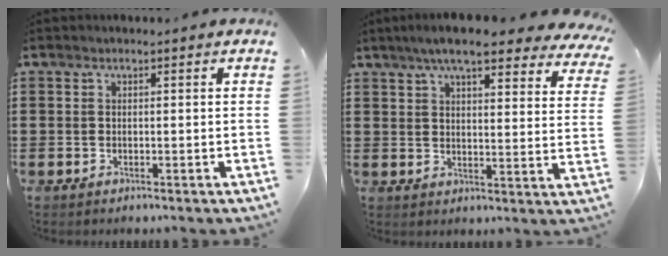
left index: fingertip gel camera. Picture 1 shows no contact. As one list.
[{"total": 8.0, "force": [6.7, 0.8, 4.4], "torque": [-0.090, -0.020, 0.115]}]